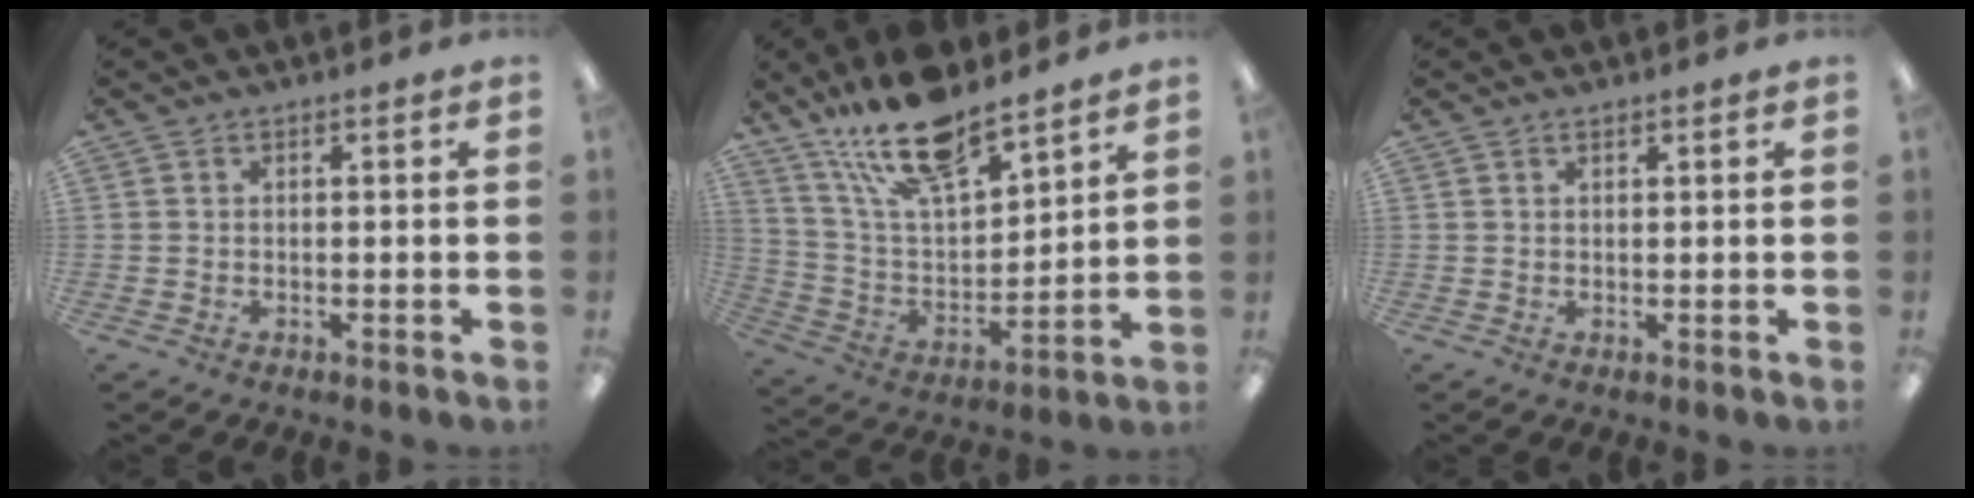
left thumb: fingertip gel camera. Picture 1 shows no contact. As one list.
[{"total": 18.3, "force": [14.3, 6.3, 9.6], "torque": [-0.187, -0.076, 0.250]}, {"total": 0.7, "force": [0.7, 0.2, 0.3], "torque": [-0.006, 0.001, 0.012]}]